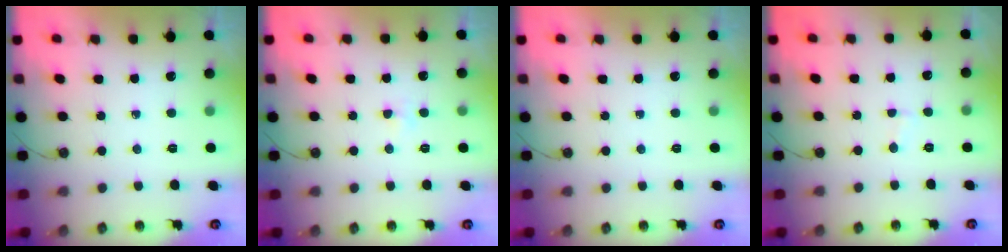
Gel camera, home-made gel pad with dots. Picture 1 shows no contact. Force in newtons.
{"total": 2.1, "press": 2.0, "slide": 0.3}
{"total": 0.0}
{"total": 1.8, "press": 1.8, "slide": 0.1}